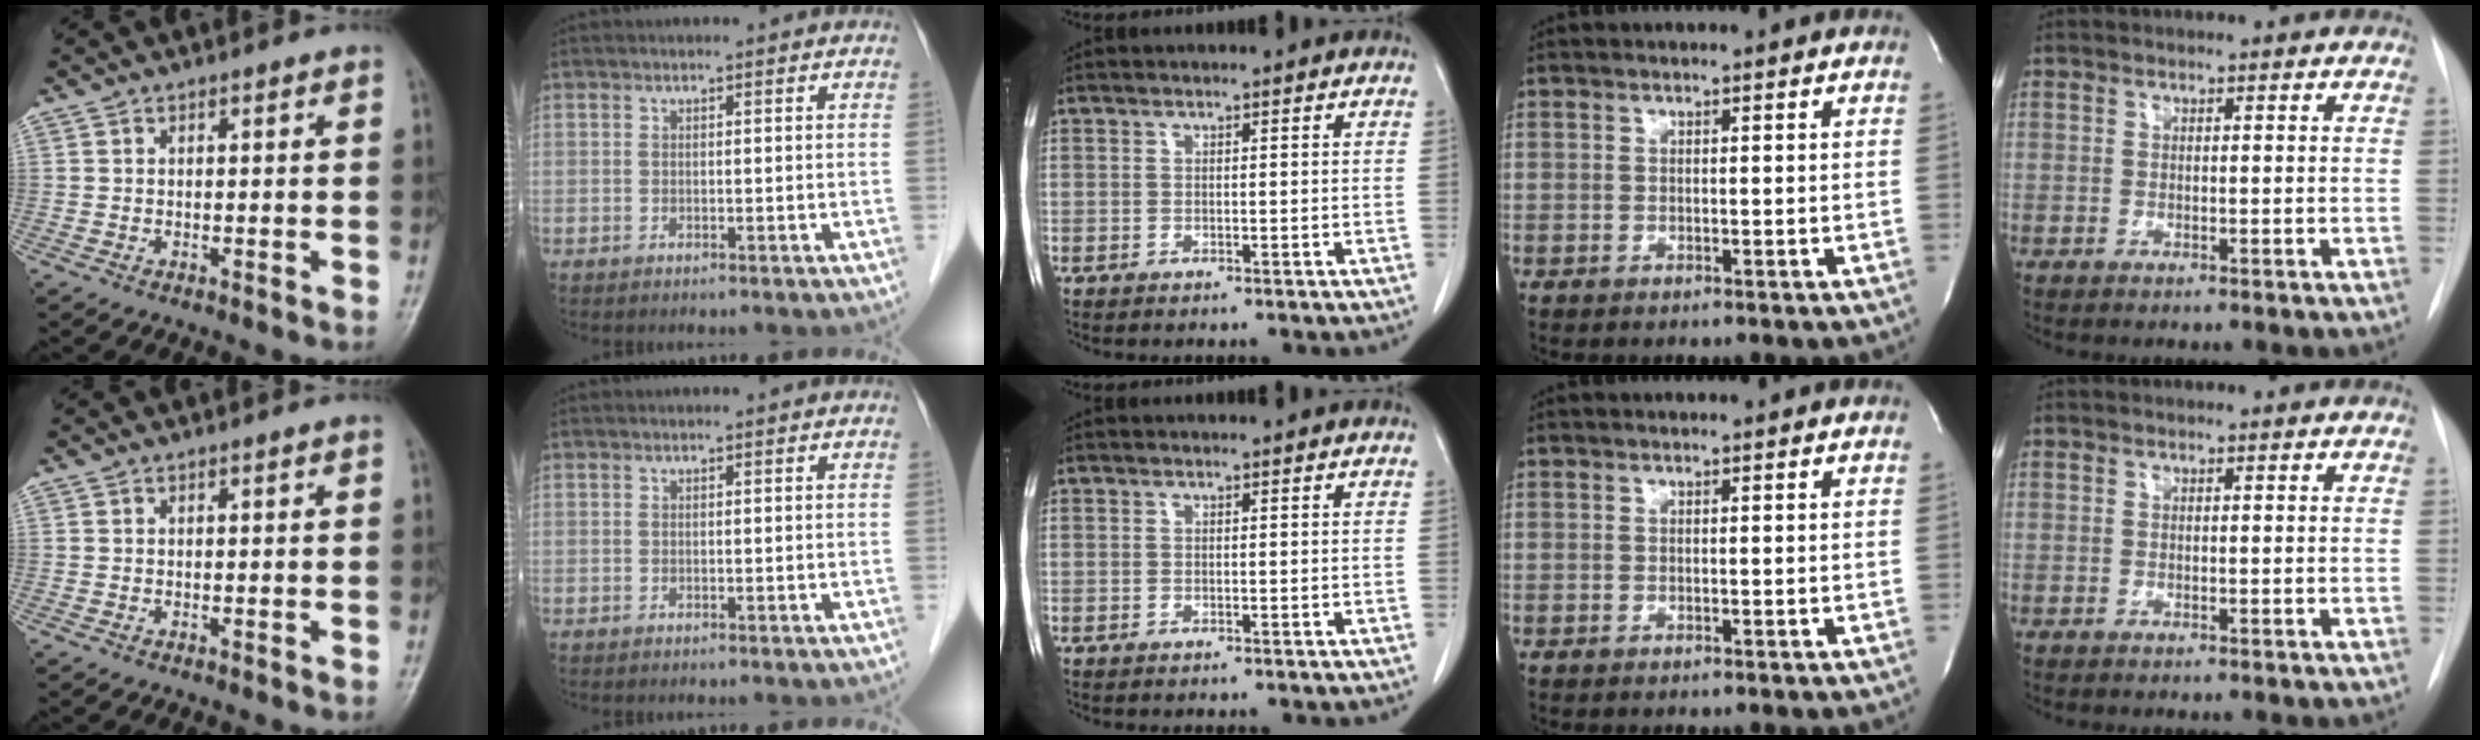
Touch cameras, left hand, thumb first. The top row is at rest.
{}